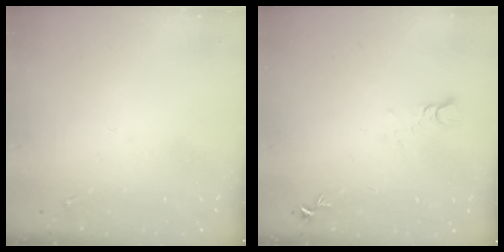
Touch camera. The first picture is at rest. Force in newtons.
{"total": 3.3, "press": 3.3, "slide": 0.3}